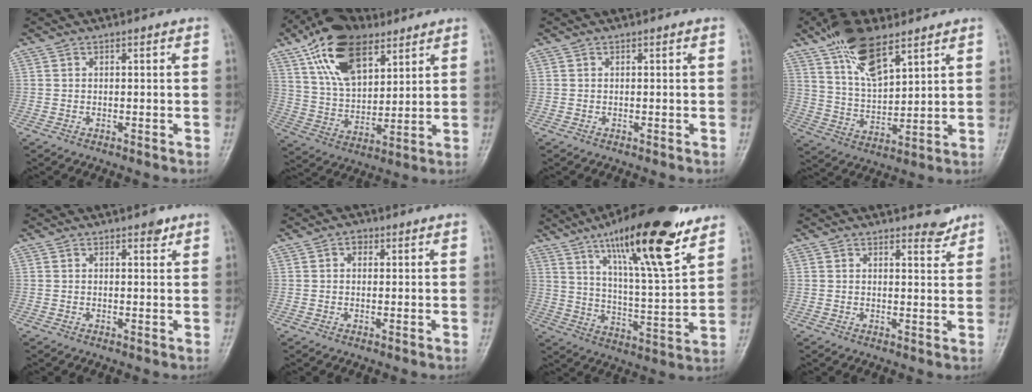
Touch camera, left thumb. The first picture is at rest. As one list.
[{"total": 17.5, "force": [9.6, 9.4, 11.2], "torque": [-0.170, -0.026, 0.175]}, {"total": 0.0}, {"total": 12.8, "force": [8.1, 5.3, 8.3], "torque": [-0.133, -0.034, 0.156]}, {"total": 1.7, "force": [1.1, 0.8, 0.9], "torque": [-0.003, -0.004, 0.012]}, {"total": 1.8, "force": [0.6, 1.5, 0.9], "torque": [-0.001, 0.002, 0.003]}, {"total": 21.2, "force": [13.4, 4.3, 15.8], "torque": [-0.229, -0.060, 0.220]}, {"total": 2.7, "force": [2.5, 0.9, 0.7], "torque": [0.002, -0.021, 0.032]}]